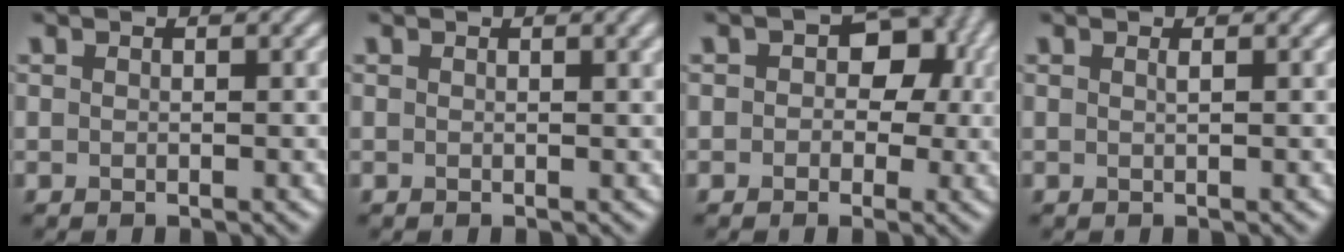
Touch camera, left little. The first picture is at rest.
{"total": 2.0, "force": [0.9, 0.7, 1.6], "torque": [-0.014, 0.003, 0.009]}
{"total": 6.1, "force": [1.0, 4.7, 3.7], "torque": [0.000, 0.022, -0.021]}
{"total": 0.6, "force": [0.3, 0.2, 0.5], "torque": [-0.005, 0.002, 0.003]}